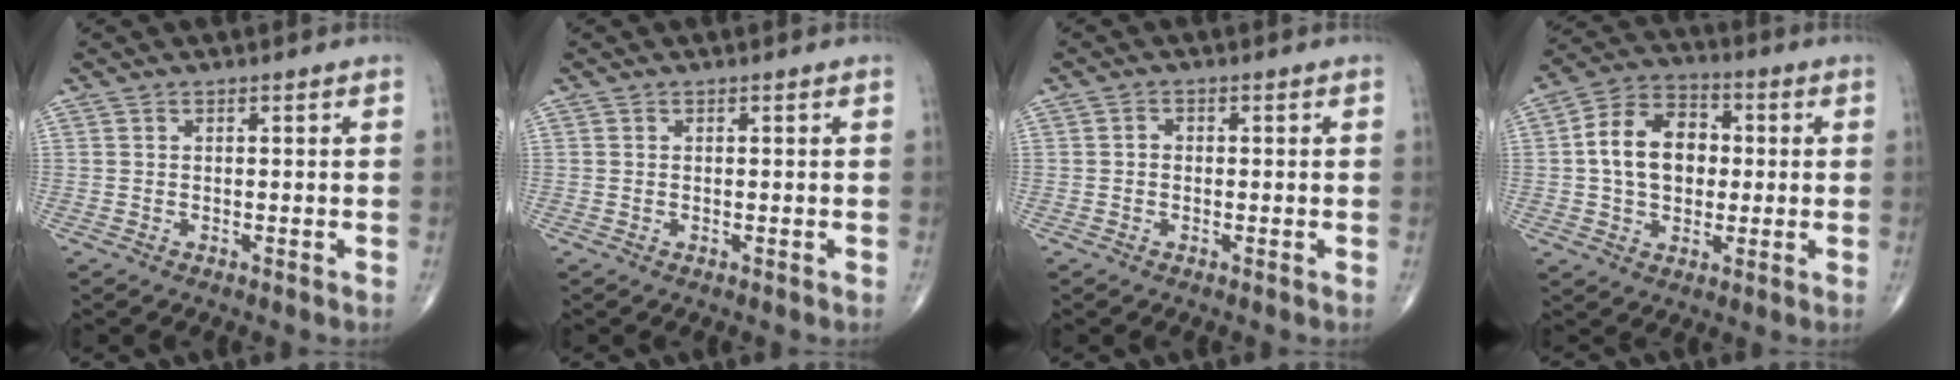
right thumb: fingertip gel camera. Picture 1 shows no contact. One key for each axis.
{"total": 0.0}
{"total": 1.2, "fx": -0.1, "fy": 1.0, "fz": 0.6, "tx": -0.003, "ty": 0.005, "tz": -0.005}
{"total": 12.9, "fx": 0.8, "fy": 9.3, "fz": 8.9, "tx": -0.129, "ty": 0.021, "tz": 0.006}